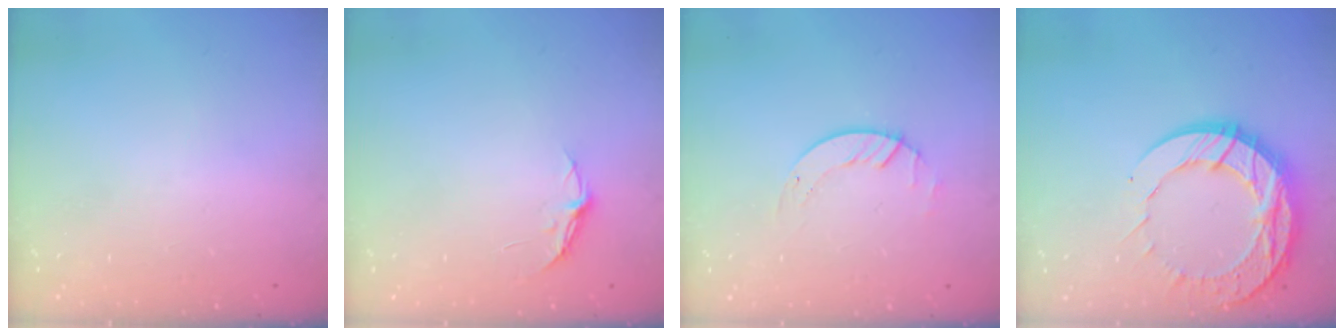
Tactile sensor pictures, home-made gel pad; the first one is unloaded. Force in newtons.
{"total": 3.8, "press": 3.8, "slide": 0.3}
{"total": 2.0, "press": 2.0, "slide": 0.2}
{"total": 16.1, "press": 16.1, "slide": 1.3}